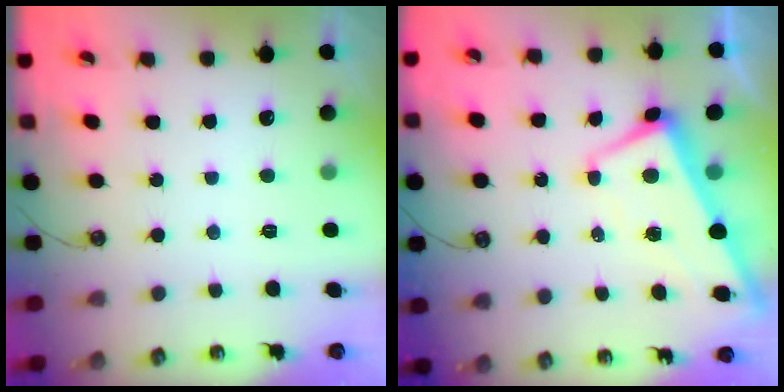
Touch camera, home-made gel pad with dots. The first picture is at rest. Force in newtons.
{"total": 1.1, "press": 0.6, "slide": 0.9}